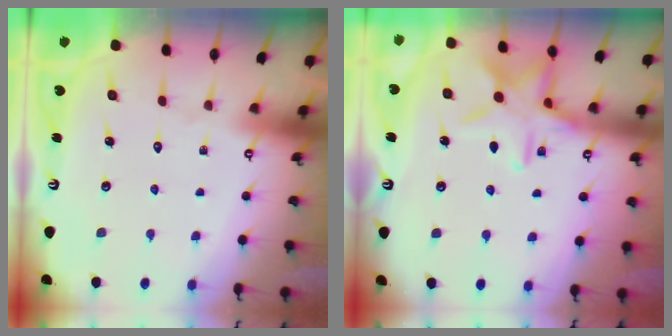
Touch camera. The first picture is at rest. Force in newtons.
{"total": 12.4, "press": 12.3, "slide": 0.7}